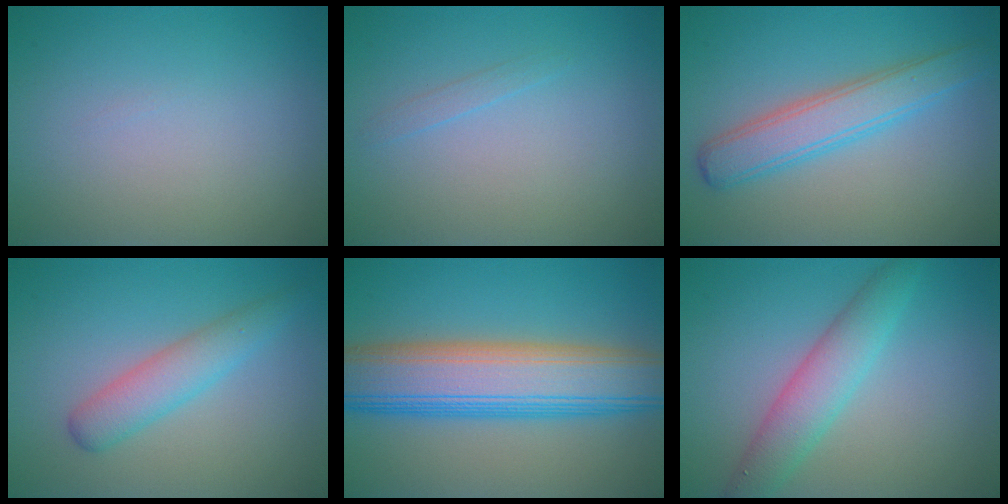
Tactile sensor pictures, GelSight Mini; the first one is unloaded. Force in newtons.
{"total": 0.7, "press": 0.7, "slide": 0.1}
{"total": 4.3, "press": 4.3, "slide": 0.1}
{"total": 3.2, "press": 3.2, "slide": 0.1}
{"total": 10.6, "press": 10.6, "slide": 0.2}
{"total": 4.1, "press": 4.1, "slide": 0.0}